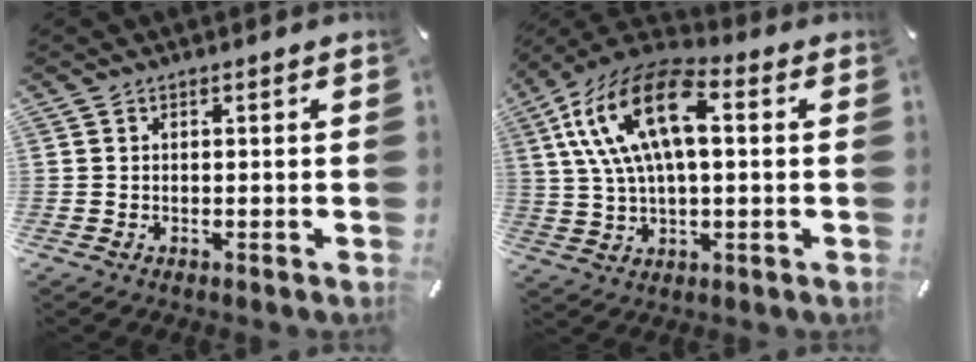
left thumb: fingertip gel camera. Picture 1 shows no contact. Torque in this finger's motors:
{"motor_torque": [1.29, 1.86, 1.44, -1.33, 0.88]}